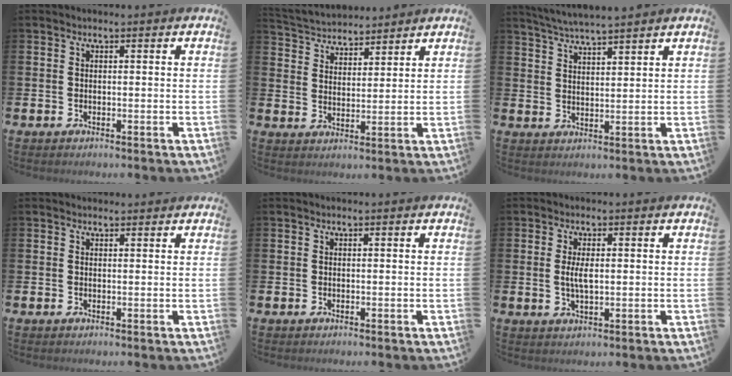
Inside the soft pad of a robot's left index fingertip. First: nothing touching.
{"total": 4.2, "force": [4.1, 1.1, -0.4], "torque": [-0.013, -0.026, 0.071]}
{"total": 4.4, "force": [4.3, -0.3, 0.7], "torque": [-0.028, -0.019, 0.077]}
{"total": 0.8, "force": [0.7, 0.3, 0.1], "torque": [0.012, -0.003, 0.010]}
{"total": 0.0}
{"total": 3.0, "force": [0.3, 1.2, 2.8], "torque": [-0.045, 0.000, 0.001]}